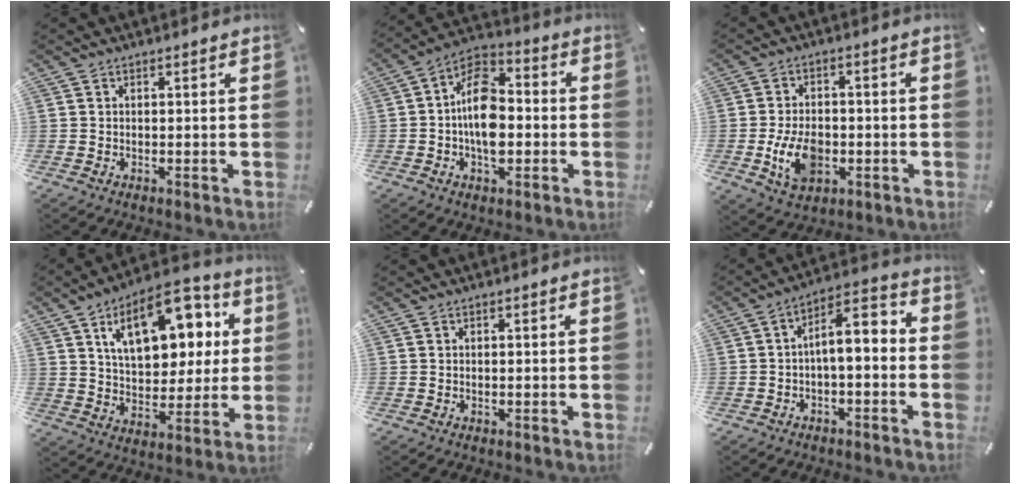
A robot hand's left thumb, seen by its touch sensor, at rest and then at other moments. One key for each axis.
{"total": 12.8, "fx": -2.2, "fy": 8.1, "fz": 9.6, "tx": -0.177, "ty": 0.011, "tz": -0.037}
{"total": 10.2, "fx": -2.5, "fy": 6.9, "fz": 7.2, "tx": -0.152, "ty": 0.002, "tz": -0.043}
{"total": 18.7, "fx": 8.2, "fy": 10.8, "fz": 12.9, "tx": -0.204, "ty": -0.020, "tz": 0.141}
{"total": 0.0}
{"total": 6.4, "fx": -0.8, "fy": 3.0, "fz": 5.6, "tx": -0.089, "ty": -0.003, "tz": -0.019}